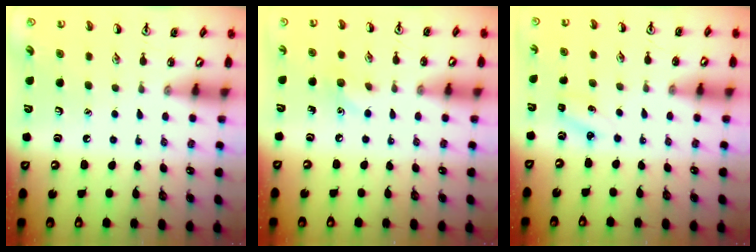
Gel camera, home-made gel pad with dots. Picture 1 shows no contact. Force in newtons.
{"total": 5.6, "press": 5.3, "slide": 1.8}
{"total": 2.5, "press": 2.4, "slide": 0.8}